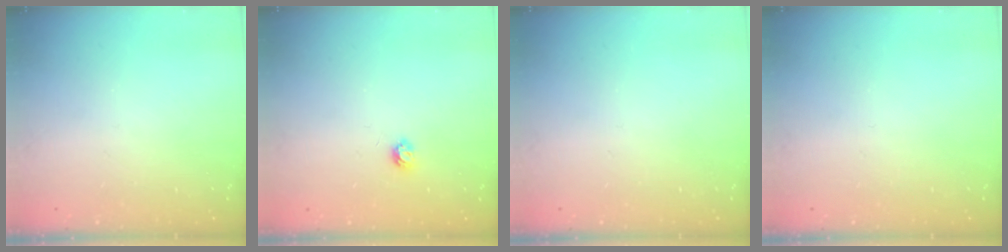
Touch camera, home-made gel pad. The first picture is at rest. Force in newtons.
{"total": 4.2, "press": 4.2, "slide": 0.5}
{"total": 0.0}
{"total": 0.0}